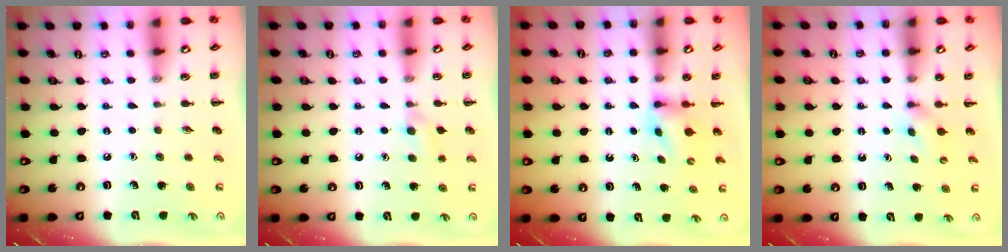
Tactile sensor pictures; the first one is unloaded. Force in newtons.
{"total": 5.6, "press": 5.3, "slide": 1.8}
{"total": 3.7, "press": 3.5, "slide": 1.3}
{"total": 2.4, "press": 2.3, "slide": 0.9}